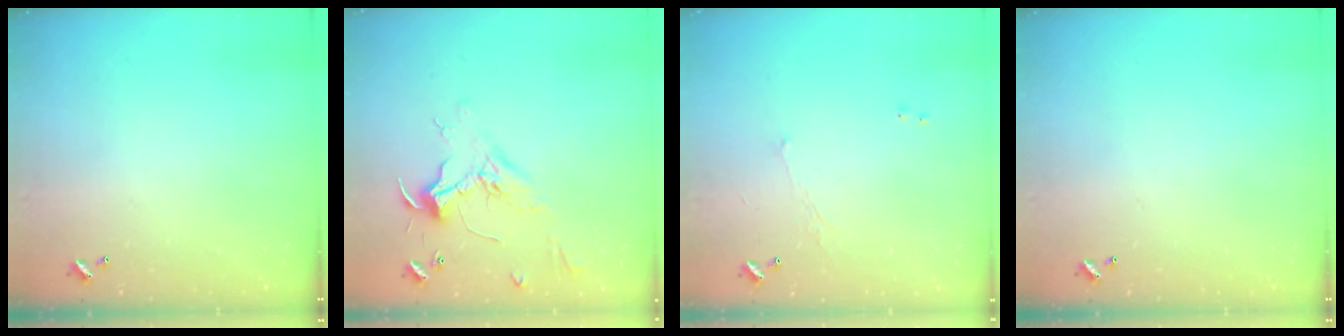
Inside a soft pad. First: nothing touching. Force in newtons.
{"total": 2.4, "press": 2.3, "slide": 0.8}
{"total": 0.6, "press": 0.2, "slide": 0.5}
{"total": 0.0}